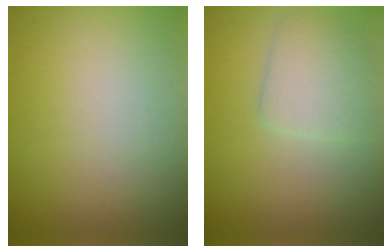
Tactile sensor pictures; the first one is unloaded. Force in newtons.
{"total": 3.0, "press": 3.0, "slide": 0.1}